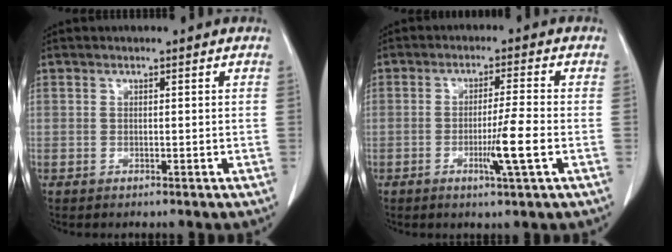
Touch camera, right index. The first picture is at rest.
{"total": 6.1, "force": [-1.8, -0.7, 5.8], "torque": [-0.098, -0.013, -0.033]}